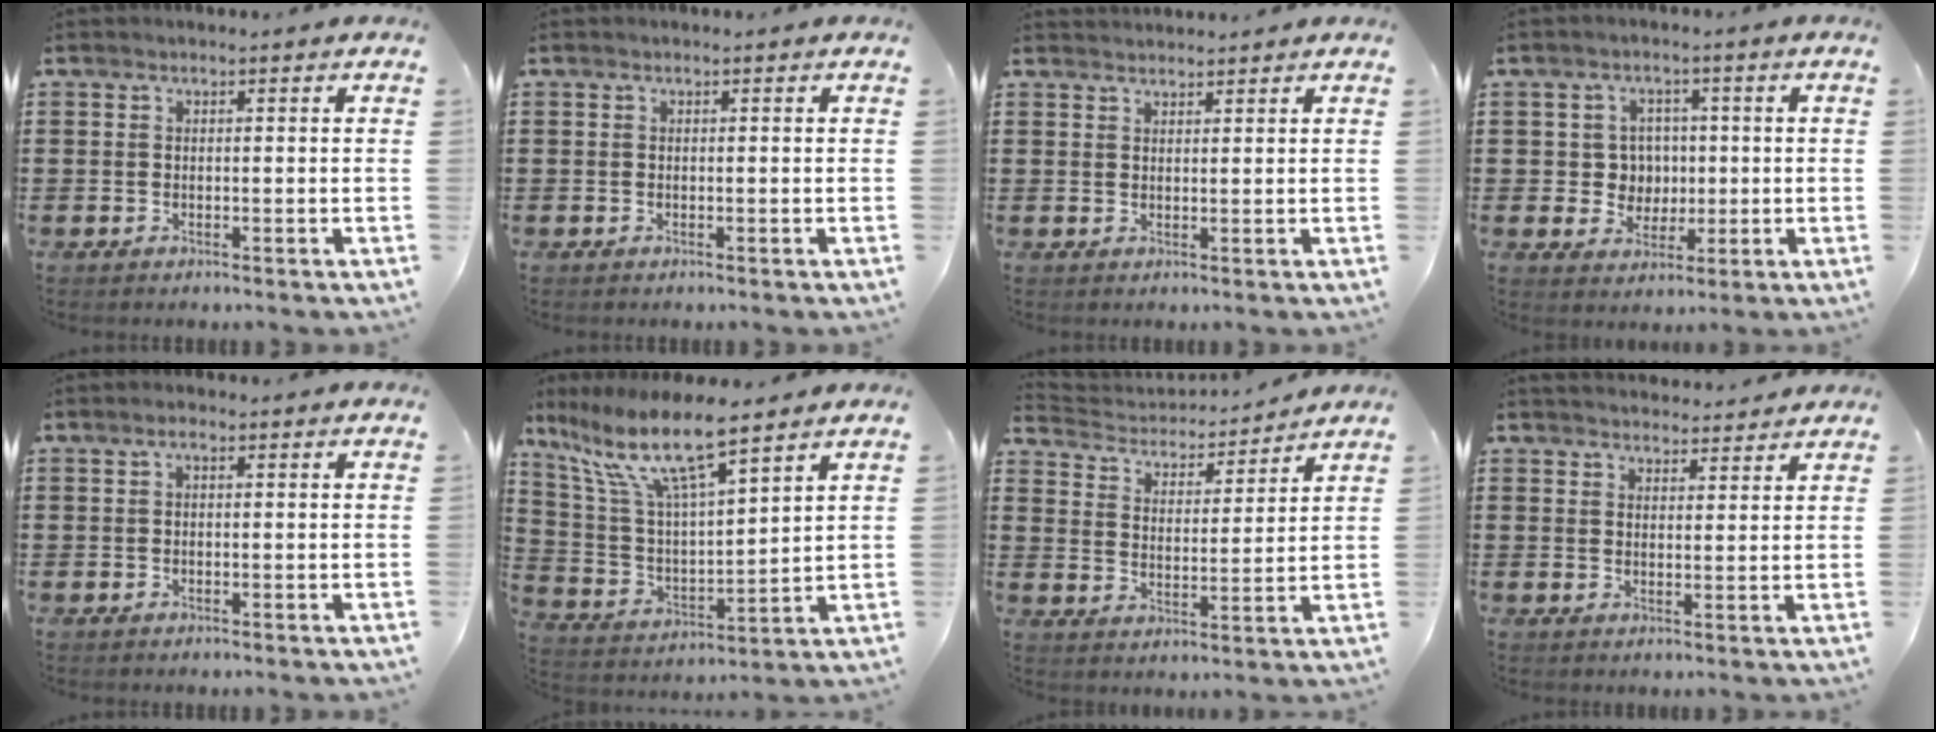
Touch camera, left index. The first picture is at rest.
{"total": 0.0}
{"total": 1.3, "force": [1.3, 0.1, 0.0], "torque": [-0.002, 0.000, 0.027]}
{"total": 4.7, "force": [0.3, 4.5, 1.5], "torque": [-0.042, 0.009, 0.001]}
{"total": 1.1, "force": [-0.1, 0.4, 1.0], "torque": [-0.020, 0.000, -0.003]}
{"total": 10.9, "force": [8.1, 1.5, 7.1], "torque": [-0.175, -0.043, 0.135]}
{"total": 3.2, "force": [3.2, 0.7, 0.1], "torque": [-0.026, -0.026, 0.047]}
{"total": 2.9, "force": [2.9, 0.3, -0.1], "torque": [-0.007, -0.010, 0.053]}